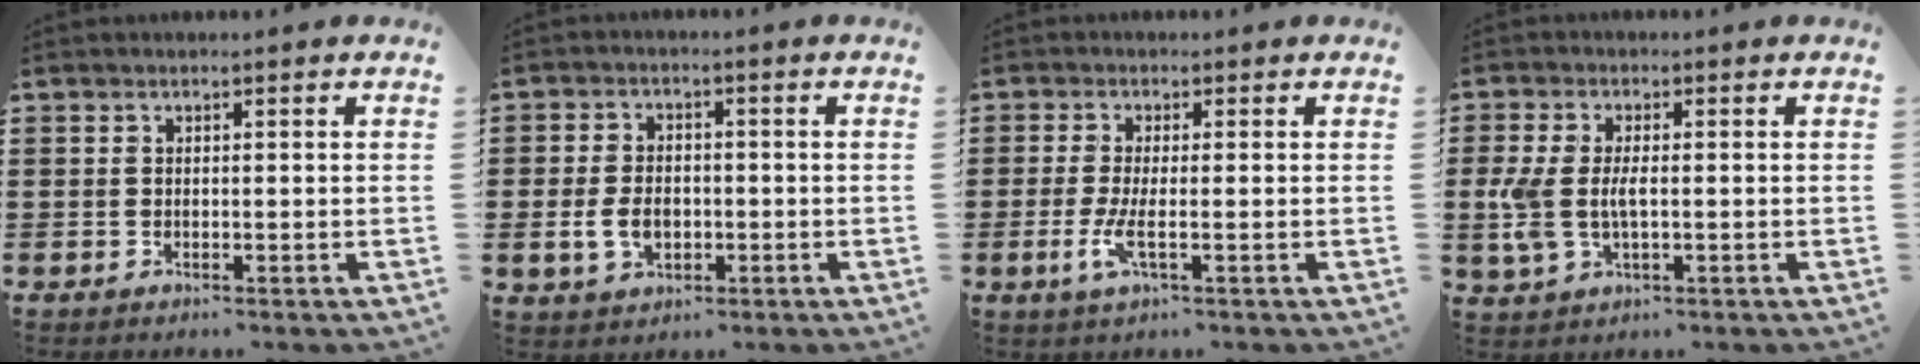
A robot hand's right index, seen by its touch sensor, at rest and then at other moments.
{"total": 4.6, "force": [-1.1, 3.2, 3.2], "torque": [-0.069, -0.004, -0.024]}
{"total": 4.1, "force": [-1.0, 0.5, 4.0], "torque": [-0.089, -0.014, -0.022]}
{"total": 5.3, "force": [-0.2, 2.6, 4.6], "torque": [-0.116, -0.004, -0.012]}